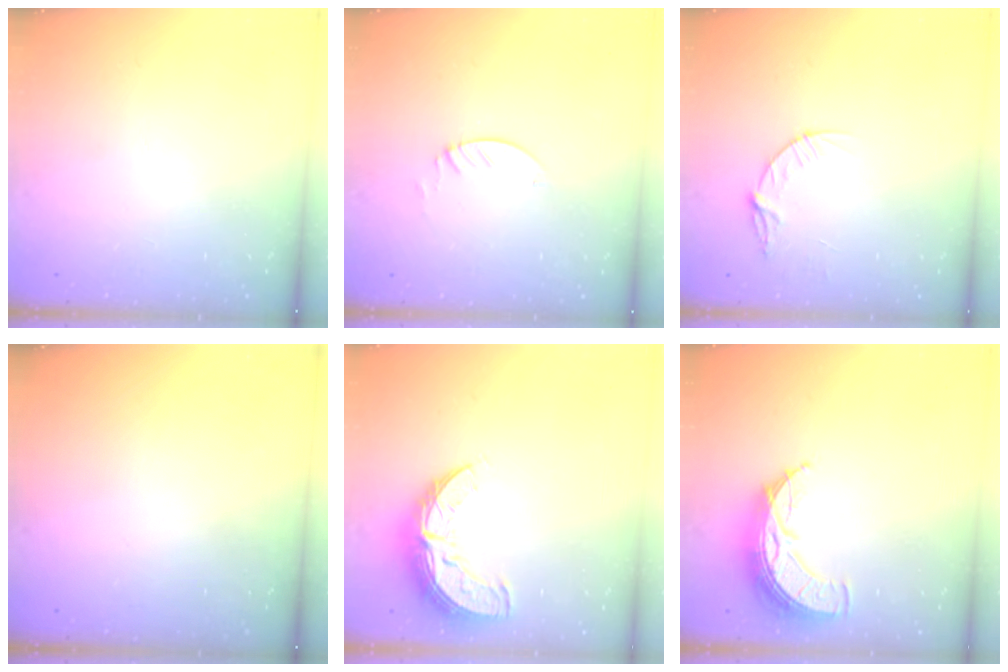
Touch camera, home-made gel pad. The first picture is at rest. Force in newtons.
{"total": 1.3, "press": 1.3, "slide": 0.1}
{"total": 5.6, "press": 5.6, "slide": 0.6}
{"total": 0.0}
{"total": 12.2, "press": 12.2, "slide": 1.1}
{"total": 10.9, "press": 10.9, "slide": 0.7}